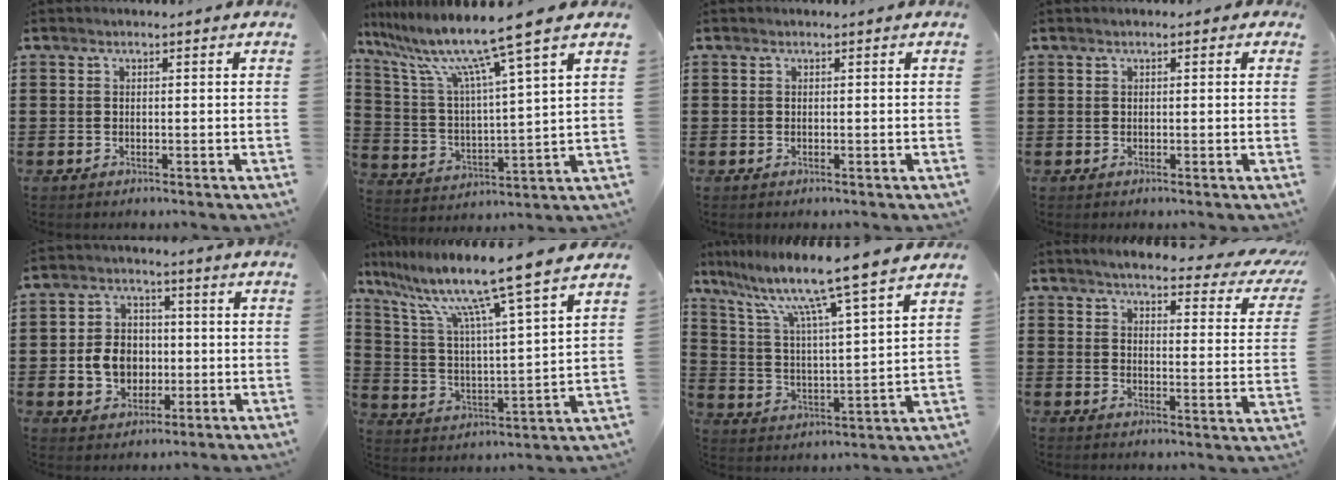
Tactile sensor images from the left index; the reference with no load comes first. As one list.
[{"total": 10.9, "force": [8.5, -0.5, 6.9], "torque": [-0.169, -0.045, 0.132]}, {"total": 0.0}, {"total": 0.5, "force": [0.1, 0.4, 0.3], "torque": [-0.008, 0.006, 0.001]}, {"total": 6.7, "force": [-0.8, 5.9, 3.2], "torque": [-0.074, 0.013, -0.016]}, {"total": 11.4, "force": [9.2, -0.8, 6.7], "torque": [-0.169, -0.061, 0.146]}, {"total": 10.4, "force": [8.5, -1.0, 5.9], "torque": [-0.148, -0.057, 0.134]}, {"total": 4.6, "force": [4.0, 0.4, 2.2], "torque": [-0.056, -0.029, 0.060]}]